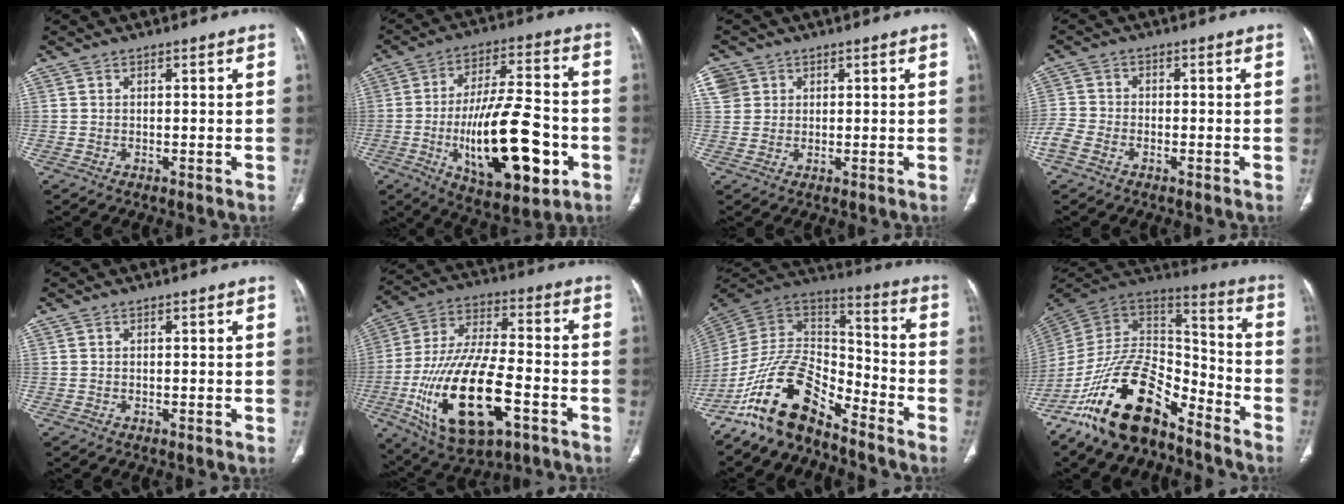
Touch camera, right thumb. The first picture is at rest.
{"total": 22.8, "force": [-6.2, 8.9, 20.1], "torque": [-0.313, 0.024, -0.086]}
{"total": 5.8, "force": [2.5, 5.0, 1.5], "torque": [-0.024, 0.008, 0.055]}
{"total": 4.9, "force": [-2.6, 3.2, 2.8], "torque": [-0.065, 0.010, -0.055]}
{"total": 0.0}
{"total": 23.2, "force": [-8.0, 10.1, 19.3], "torque": [-0.374, 0.025, -0.128]}
{"total": 16.2, "force": [-11.9, 6.7, 8.7], "torque": [-0.136, 0.099, -0.229]}
{"total": 21.0, "force": [-14.1, 9.4, 12.3], "torque": [-0.192, 0.095, -0.254]}